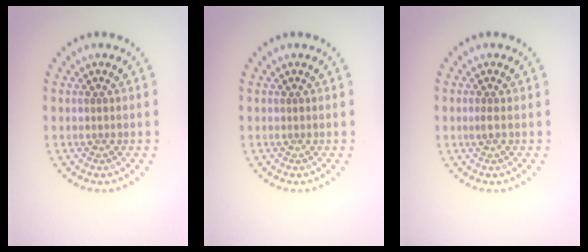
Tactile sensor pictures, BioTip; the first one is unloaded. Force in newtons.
{"total": 0.0}
{"total": 0.7, "press": 0.4, "slide": 0.5}